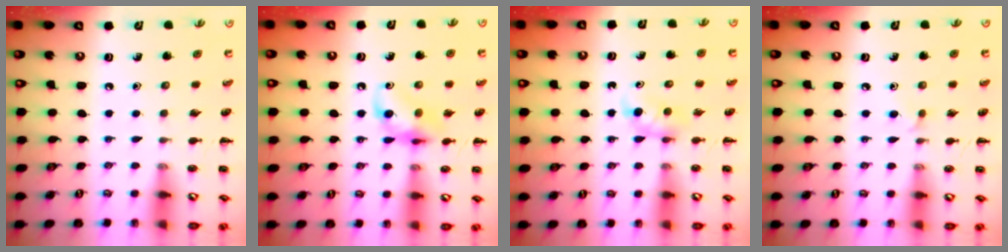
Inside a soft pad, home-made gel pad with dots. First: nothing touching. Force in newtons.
{"total": 11.1, "press": 11.1, "slide": 1.1}
{"total": 3.8, "press": 3.4, "slide": 1.7}
{"total": 4.0, "press": 3.7, "slide": 1.5}